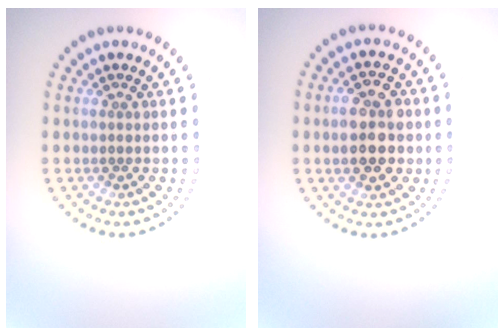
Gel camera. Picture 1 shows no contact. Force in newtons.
{"total": 4.8, "press": 4.8, "slide": 0.2}